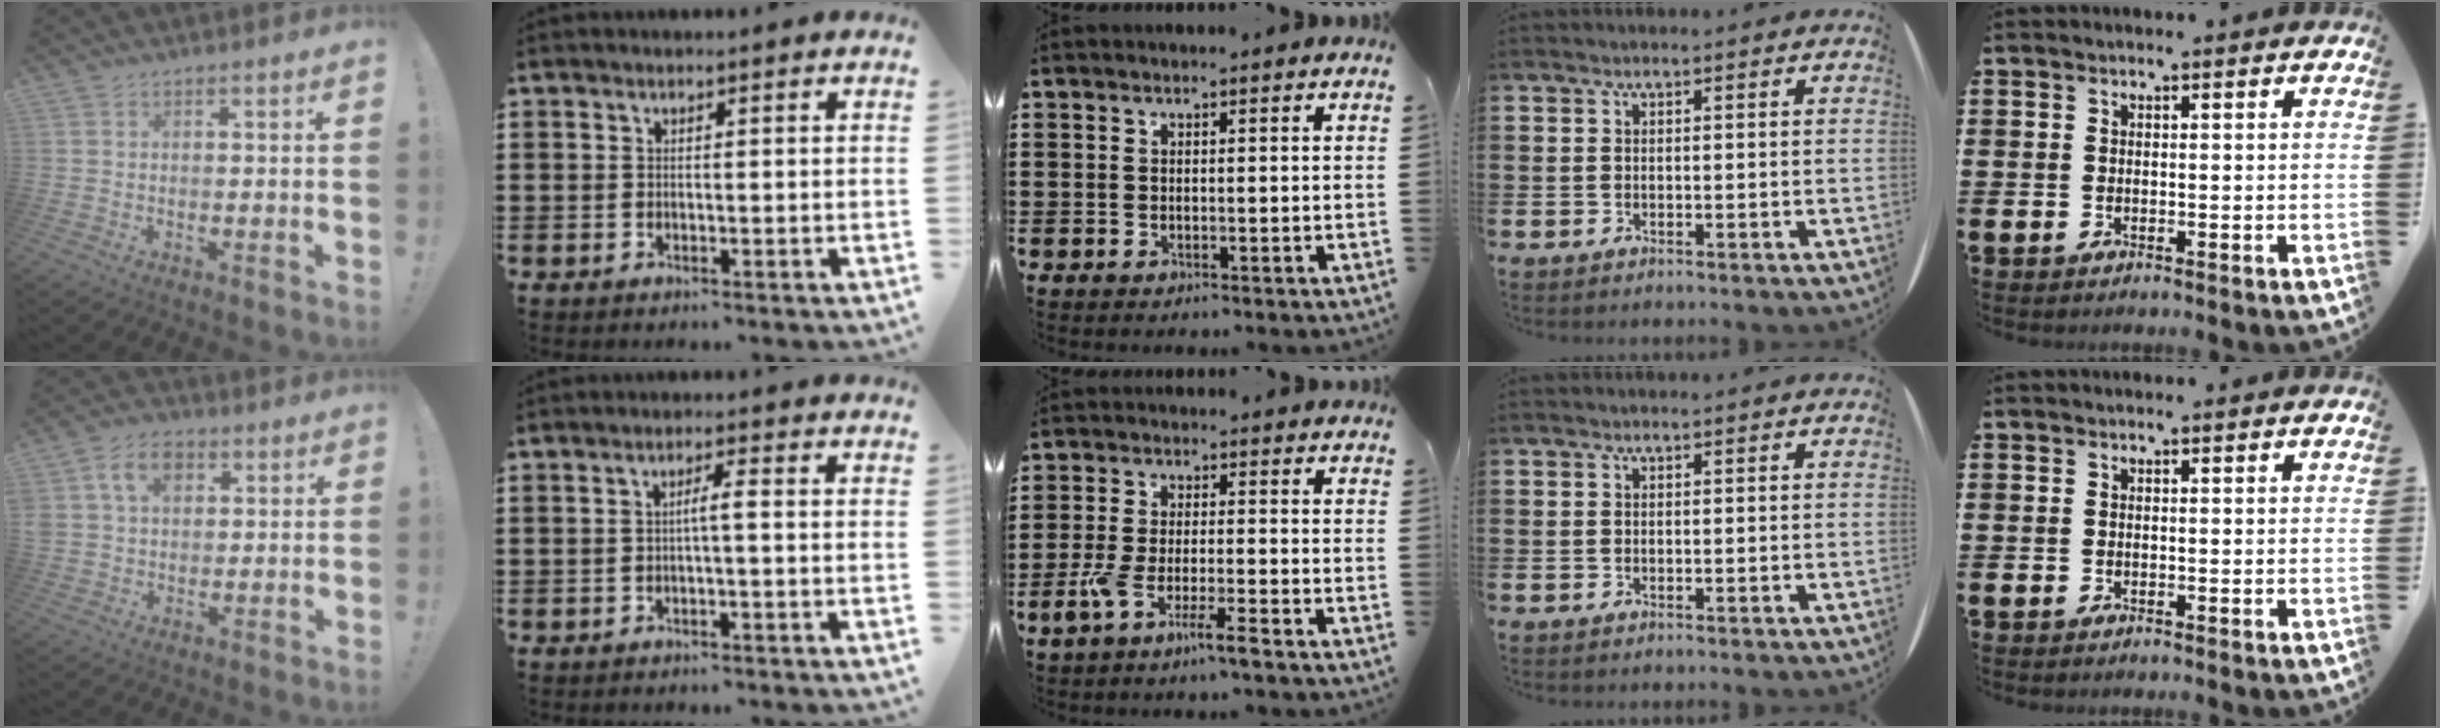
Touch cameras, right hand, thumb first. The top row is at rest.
{"thumb": {"total": 9.7, "force": [4.0, 7.0, 5.5], "torque": [-0.094, 0.005, 0.077]}, "index": {"total": 2.4, "force": [-0.3, 0.0, 2.3], "torque": [-0.044, 0.000, -0.009]}, "middle": {"total": 6.0, "force": [-3.9, 0.4, 4.5], "torque": [-0.100, -0.014, -0.075]}}